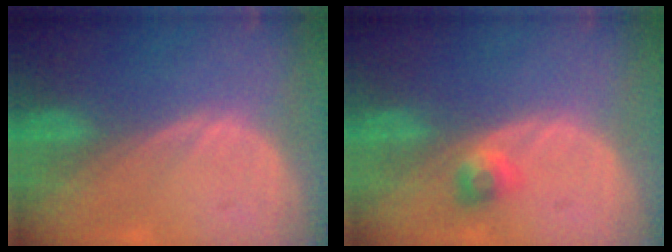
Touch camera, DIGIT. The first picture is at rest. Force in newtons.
{"total": 2.4, "press": 2.1, "slide": 1.2}